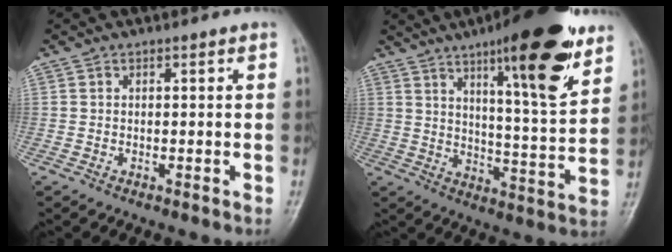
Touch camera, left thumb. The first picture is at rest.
{"total": 19.6, "force": [11.7, 4.1, 15.1], "torque": [-0.189, -0.062, 0.176]}